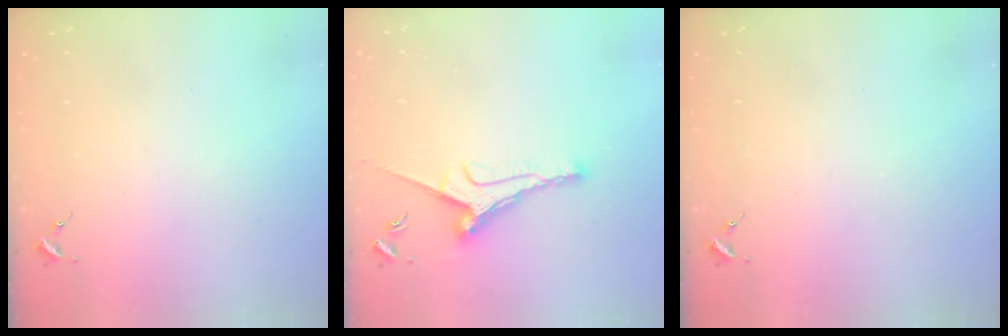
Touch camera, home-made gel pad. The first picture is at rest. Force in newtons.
{"total": 8.6, "press": 8.6, "slide": 0.2}
{"total": 0.0}